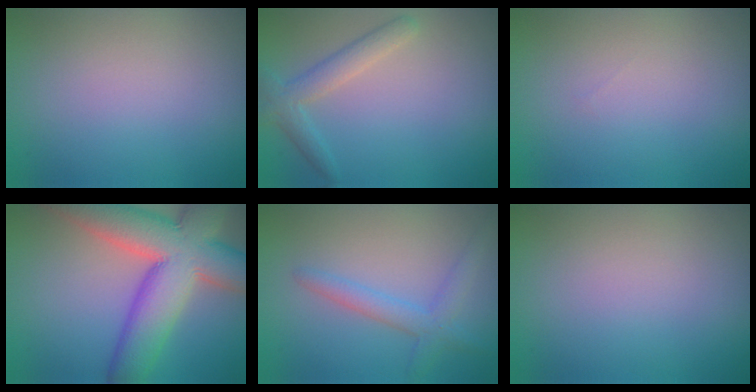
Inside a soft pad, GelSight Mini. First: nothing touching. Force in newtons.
{"total": 2.7, "press": 2.7, "slide": 0.1}
{"total": 0.0}
{"total": 12.5, "press": 12.4, "slide": 1.0}
{"total": 2.7, "press": 2.7, "slide": 0.0}
{"total": 0.0}